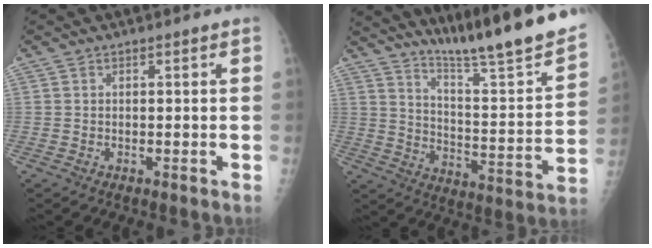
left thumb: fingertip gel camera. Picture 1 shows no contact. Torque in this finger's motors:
{"motor_torque": [0.21, -0.12, 0.20, -0.17, 0.13]}